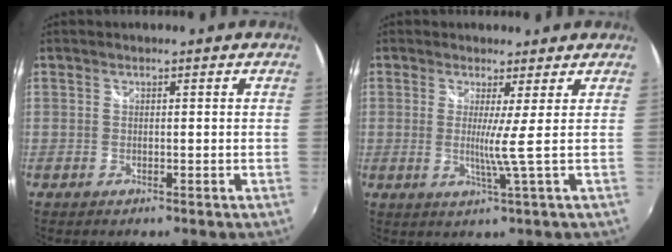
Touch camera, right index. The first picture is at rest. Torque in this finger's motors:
{"motor_torque": [-0.15, 0.03, 0.00, 0.03]}